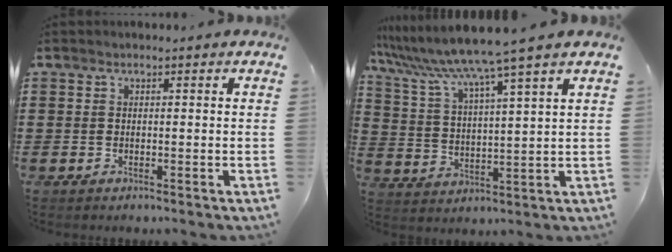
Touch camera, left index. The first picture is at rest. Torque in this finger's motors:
{"motor_torque": [2.14, 0.00, 0.48, 0.21]}